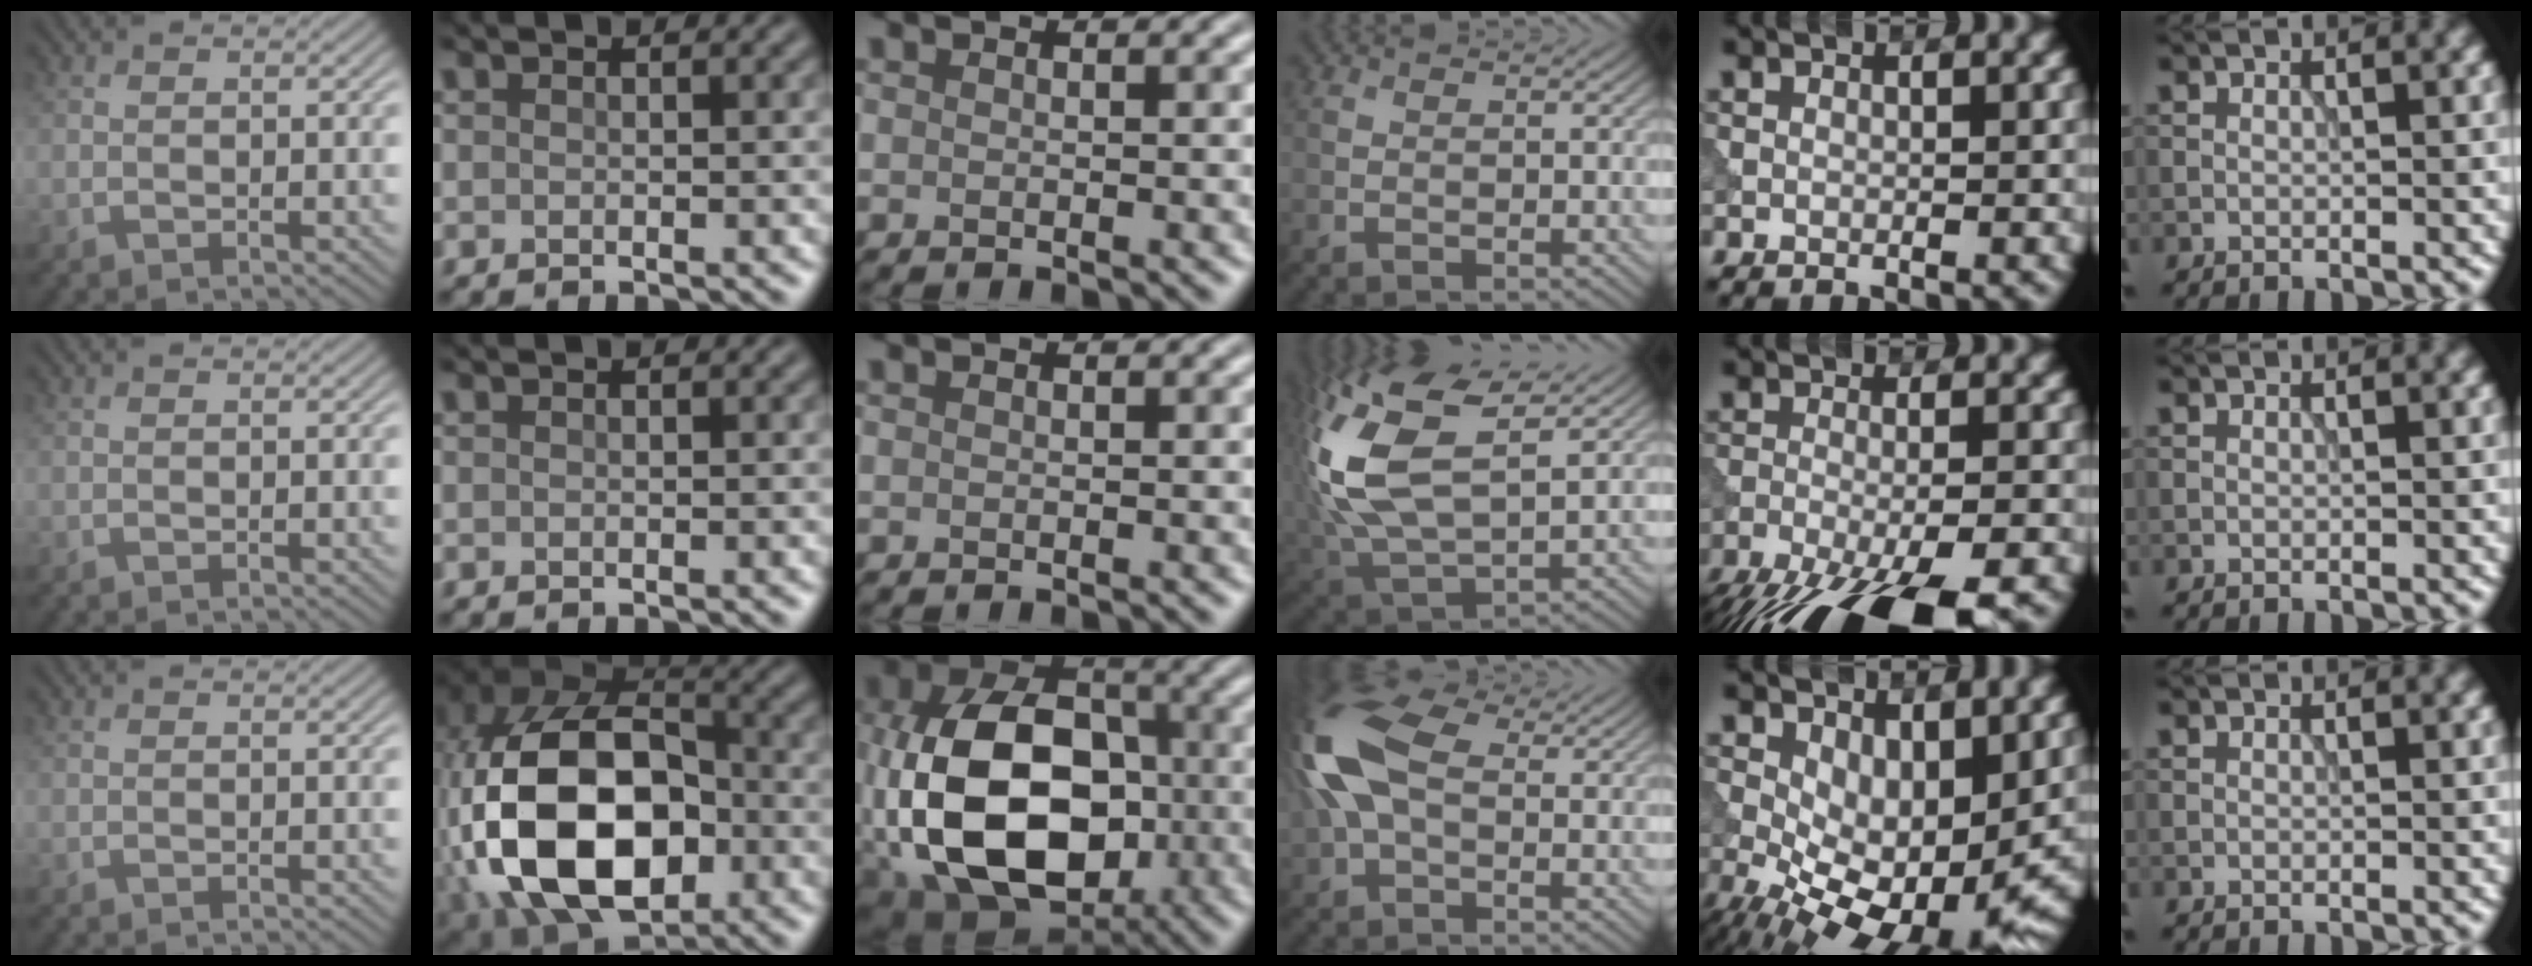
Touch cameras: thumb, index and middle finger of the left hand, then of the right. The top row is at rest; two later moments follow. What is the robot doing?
{"motion": "insert", "object": "power adapter"}